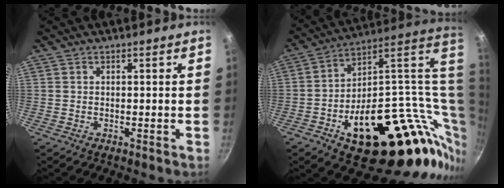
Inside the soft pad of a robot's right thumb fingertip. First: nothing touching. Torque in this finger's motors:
{"motor_torque": [3.58, 1.40, 1.84, -0.94, 0.51]}